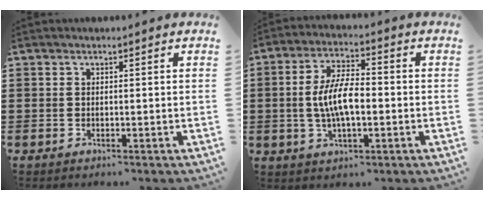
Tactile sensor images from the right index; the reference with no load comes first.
{"total": 8.1, "force": [-0.8, 3.0, 7.4], "torque": [-0.159, -0.003, -0.020]}